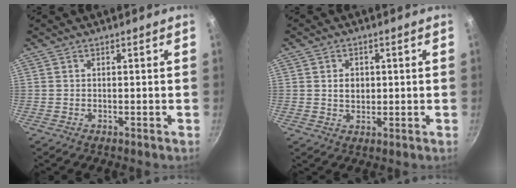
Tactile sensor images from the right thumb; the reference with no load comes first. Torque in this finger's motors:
{"motor_torque": [-0.40, 0.48, 0.02, -0.02, -0.02]}